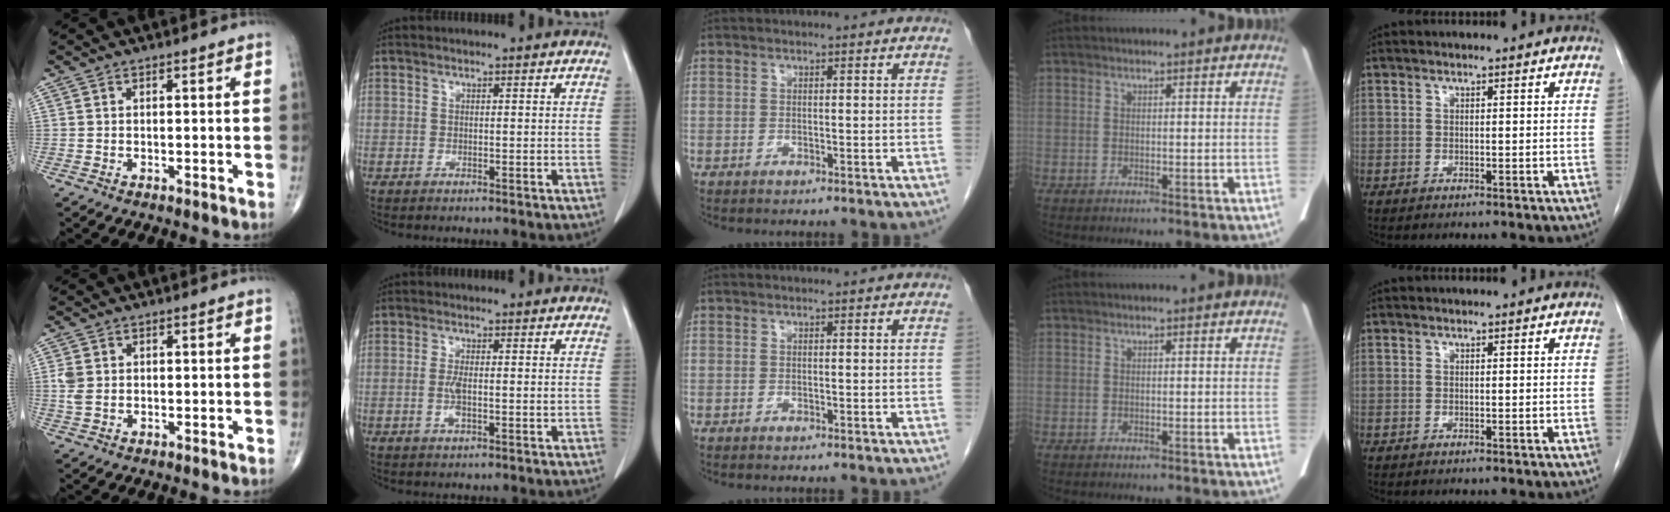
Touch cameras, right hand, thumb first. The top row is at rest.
{"thumb": {"total": 2.8, "force": [0.3, 2.0, 1.8], "torque": [-0.048, 0.004, 0.008]}, "index": {"total": 3.2, "force": [-0.4, 0.8, 3.1], "torque": [-0.064, -0.003, -0.008]}}